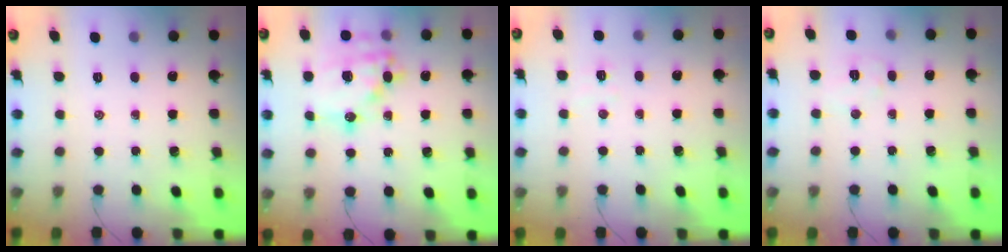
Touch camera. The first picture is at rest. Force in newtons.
{"total": 19.0, "press": 18.6, "slide": 3.7}
{"total": 3.3, "press": 3.1, "slide": 0.9}
{"total": 4.5, "press": 4.4, "slide": 0.7}